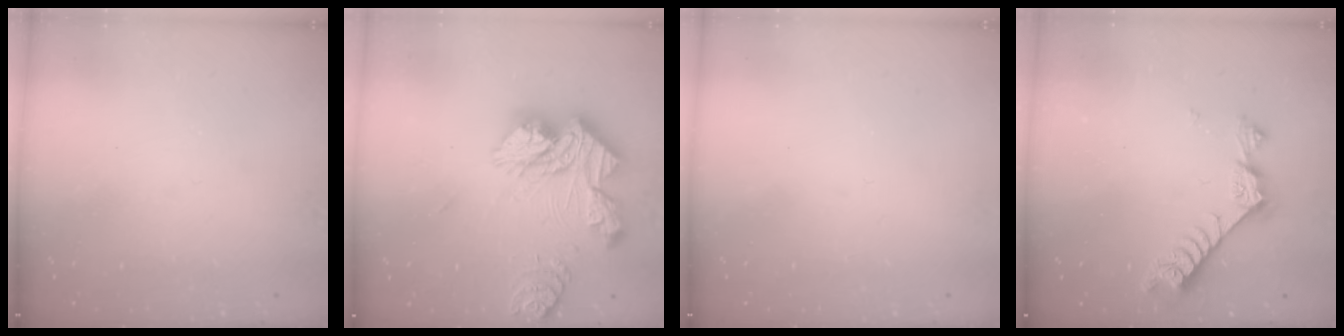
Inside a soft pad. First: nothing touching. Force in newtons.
{"total": 19.9, "press": 19.8, "slide": 1.7}
{"total": 0.0}
{"total": 8.5, "press": 8.4, "slide": 1.4}